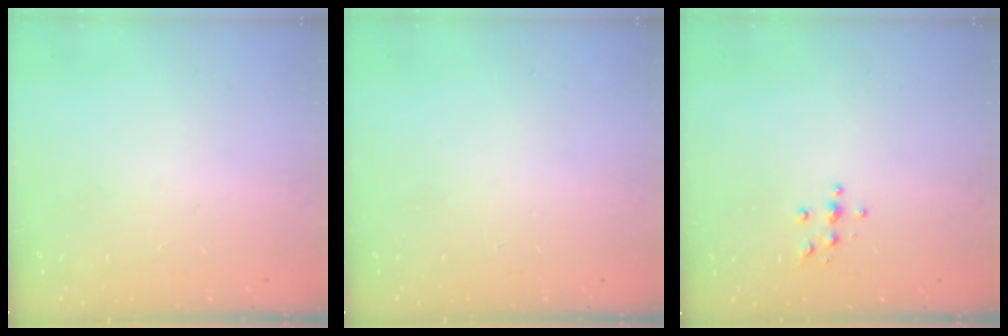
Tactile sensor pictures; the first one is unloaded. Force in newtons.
{"total": 0.0}
{"total": 3.7, "press": 3.7, "slide": 0.4}